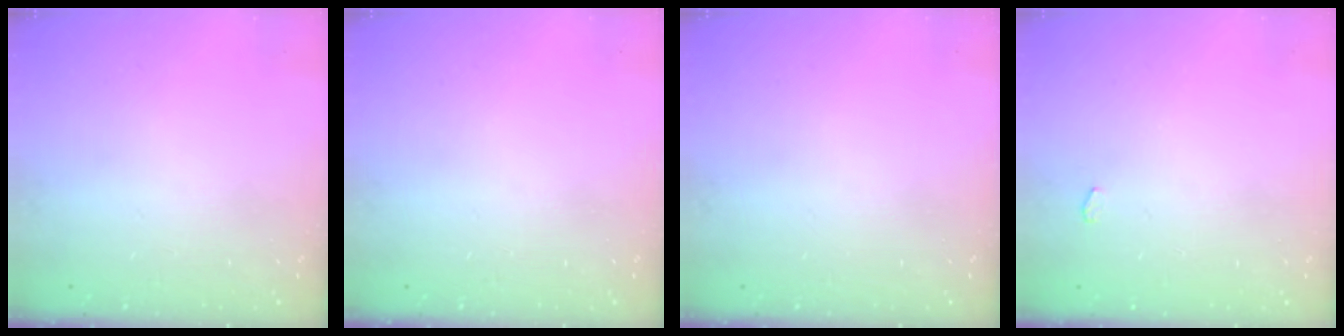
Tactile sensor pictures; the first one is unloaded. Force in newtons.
{"total": 0.0}
{"total": 0.0}
{"total": 3.6, "press": 3.3, "slide": 1.5}